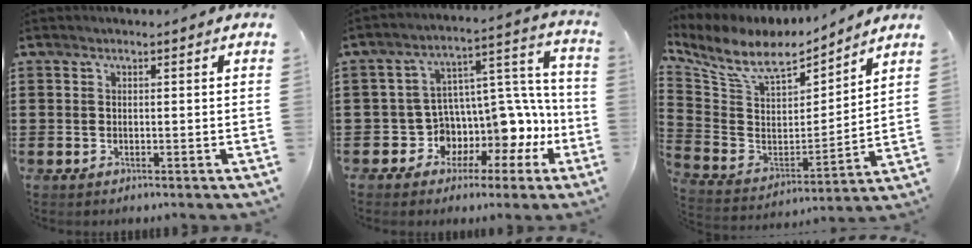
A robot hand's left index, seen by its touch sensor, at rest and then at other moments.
{"total": 6.9, "force": [-1.7, 5.9, 3.2], "torque": [-0.073, -0.039, -0.023]}
{"total": 9.1, "force": [7.2, 3.5, 4.4], "torque": [-0.122, -0.039, 0.123]}